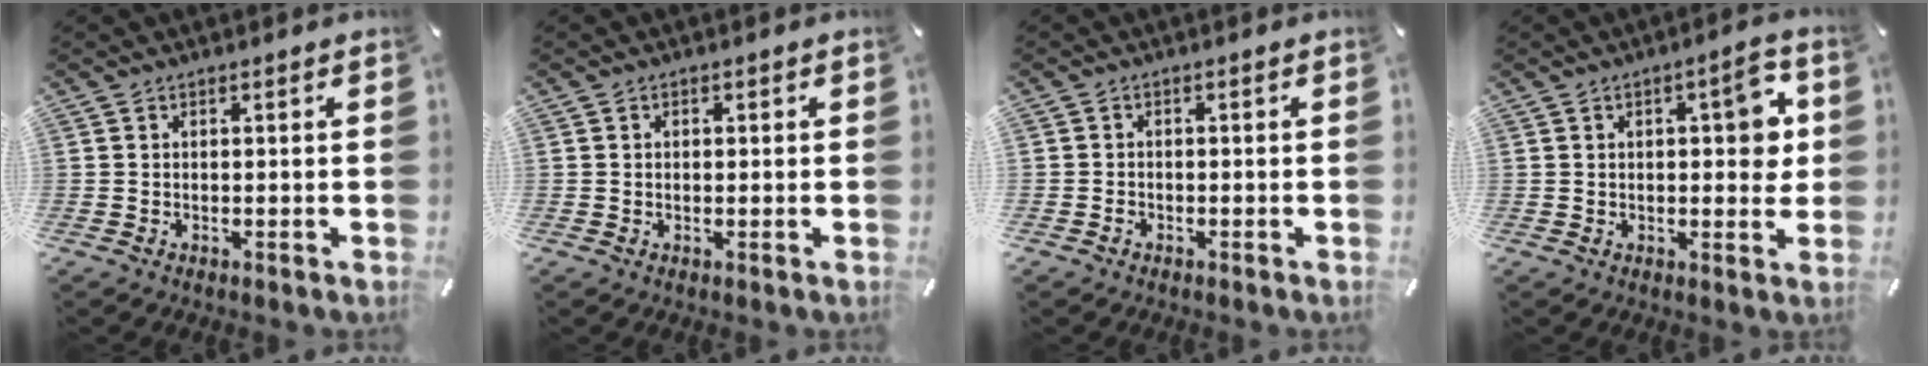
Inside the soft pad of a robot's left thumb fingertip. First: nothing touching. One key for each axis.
{"total": 0.9, "fx": 0.0, "fy": 0.8, "fz": 0.4, "tx": 0.001, "ty": 0.002, "tz": -0.003}
{"total": 1.7, "fx": -0.7, "fy": 1.5, "fz": 0.2, "tx": -0.002, "ty": 0.006, "tz": -0.019}
{"total": 7.9, "fx": 1.6, "fy": 3.6, "fz": 6.9, "tx": -0.081, "ty": -0.006, "tz": 0.018}